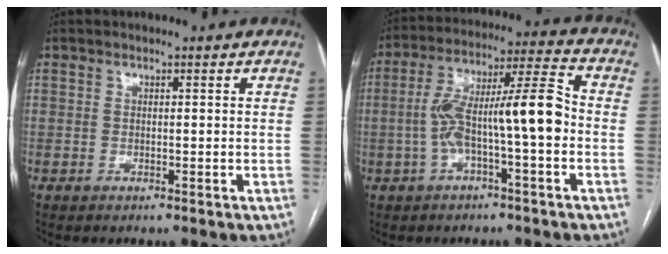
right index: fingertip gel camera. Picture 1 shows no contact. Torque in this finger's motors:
{"motor_torque": [0.60, -0.08, 0.37, 0.21]}